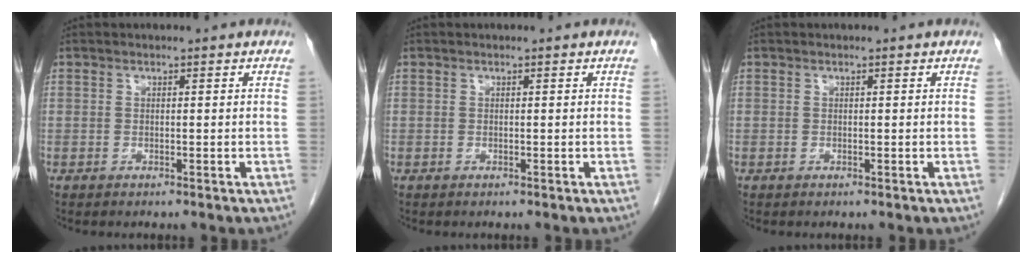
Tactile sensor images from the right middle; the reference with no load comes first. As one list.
[{"total": 0.0}, {"total": 0.0}]